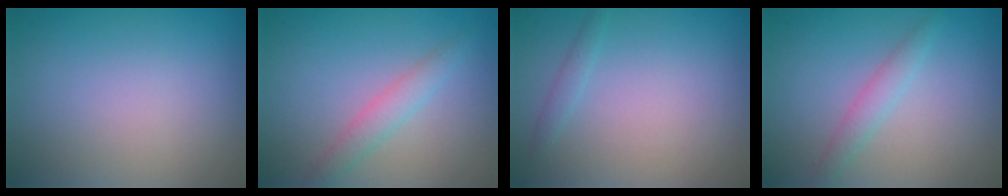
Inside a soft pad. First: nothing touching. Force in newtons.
{"total": 1.9, "press": 1.9, "slide": 0.1}
{"total": 0.8, "press": 0.8, "slide": 0.1}
{"total": 1.7, "press": 1.7, "slide": 0.1}